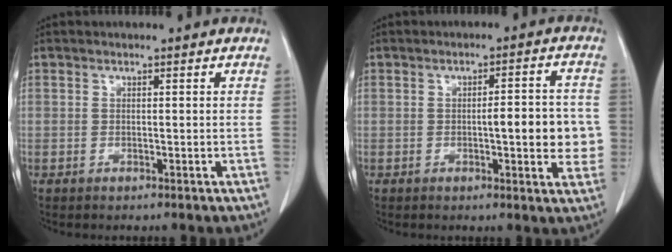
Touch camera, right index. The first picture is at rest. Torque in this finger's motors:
{"motor_torque": [0.62, 0.19, 0.23, 0.04]}